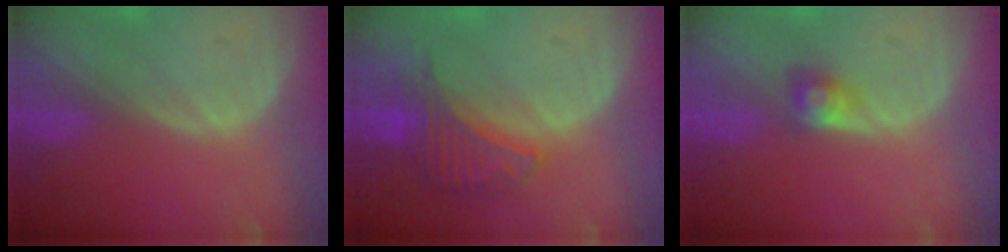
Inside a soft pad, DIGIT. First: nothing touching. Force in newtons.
{"total": 6.6, "press": 6.2, "slide": 2.4}
{"total": 2.6, "press": 2.5, "slide": 0.7}